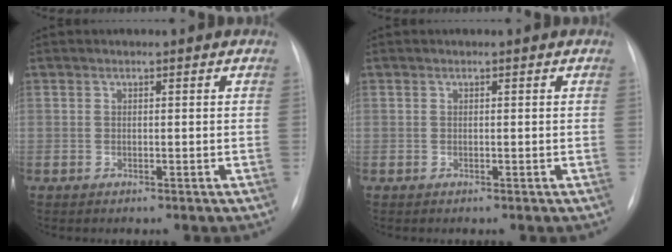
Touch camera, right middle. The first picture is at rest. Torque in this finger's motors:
{"motor_torque": [-0.22, -0.05, 0.00, 0.01]}